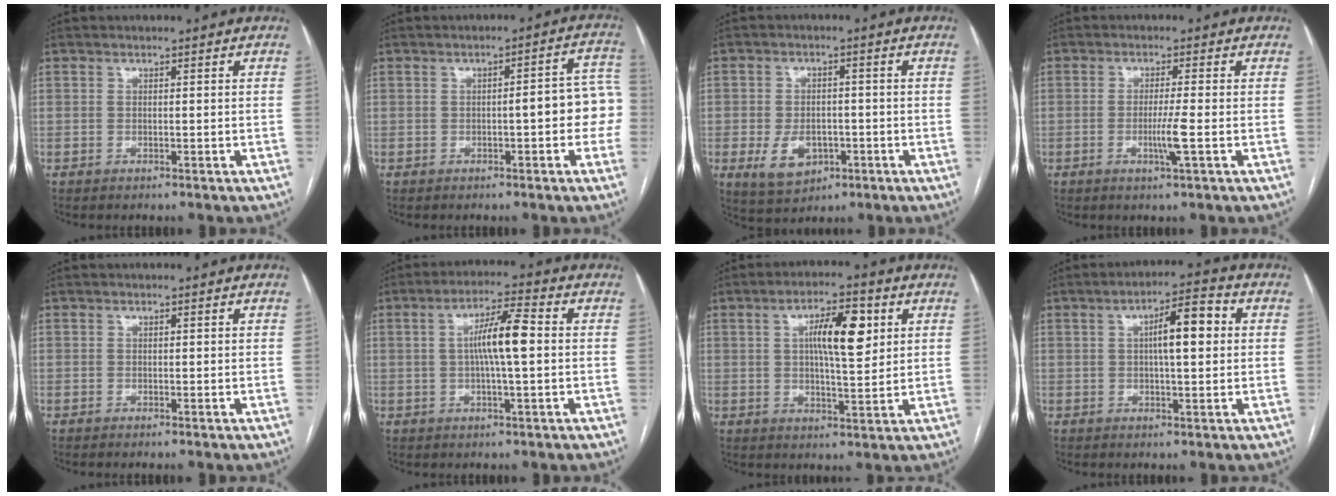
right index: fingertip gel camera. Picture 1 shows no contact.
{"total": 7.4, "force": [-0.9, 1.8, 7.1], "torque": [-0.074, 0.032, -0.013]}
{"total": 6.7, "force": [-2.3, 4.7, 4.2], "torque": [-0.077, 0.002, -0.027]}
{"total": 3.8, "force": [-1.0, -0.6, 3.6], "torque": [-0.070, -0.008, -0.019]}
{"total": 0.0}
{"total": 7.7, "force": [0.5, 0.7, 7.7], "torque": [-0.141, 0.012, 0.003]}
{"total": 9.1, "force": [2.6, 2.3, 8.4], "torque": [-0.142, 0.012, 0.043]}
{"total": 7.5, "force": [1.2, 1.6, 7.2], "torque": [-0.114, 0.019, 0.017]}